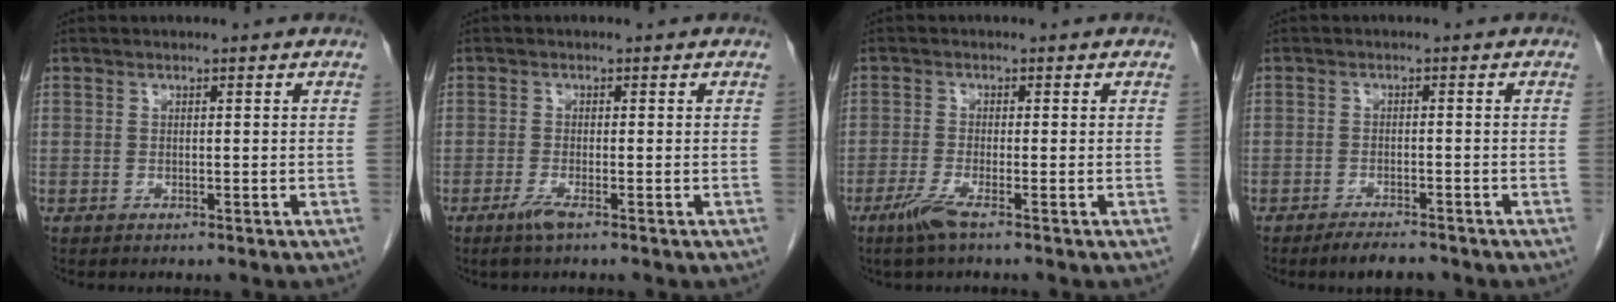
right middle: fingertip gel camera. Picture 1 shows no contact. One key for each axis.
{"total": 1.7, "fx": -1.1, "fy": 0.1, "fz": 1.3, "tx": -0.031, "ty": -0.004, "tz": -0.023}
{"total": 3.2, "fx": -2.1, "fy": 0.0, "fz": 2.5, "tx": -0.057, "ty": -0.010, "tz": -0.047}
{"total": 4.1, "fx": -3.5, "fy": 1.1, "fz": 2.0, "tx": -0.033, "ty": -0.004, "tz": -0.054}